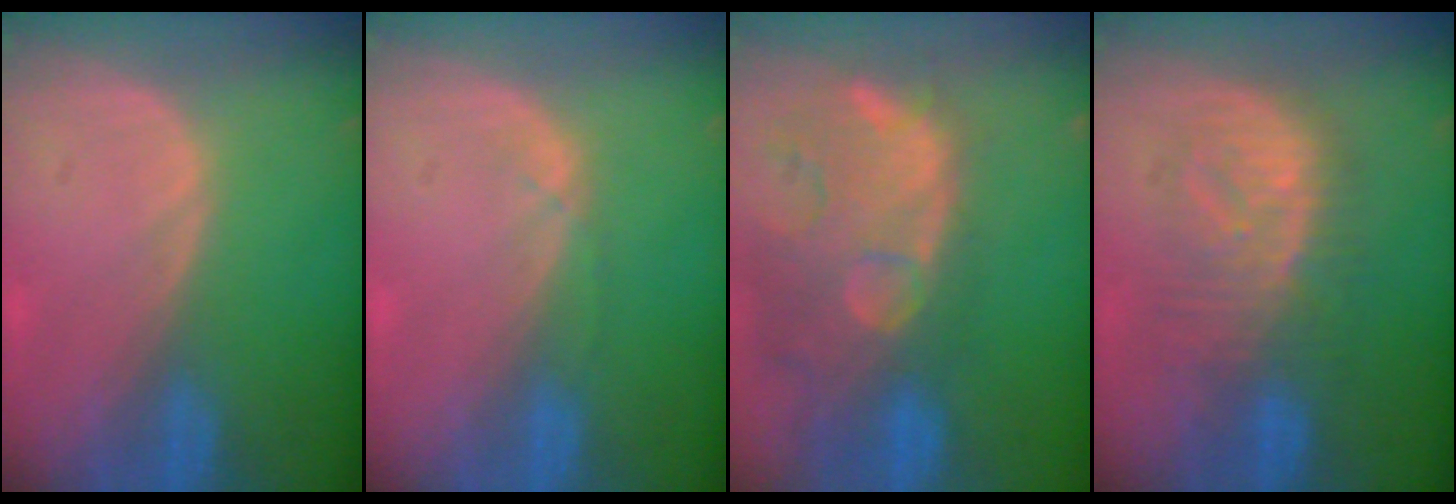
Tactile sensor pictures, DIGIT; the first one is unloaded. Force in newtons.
{"total": 1.1, "press": 1.1, "slide": 0.2}
{"total": 14.6, "press": 11.8, "slide": 8.6}
{"total": 8.5, "press": 8.5, "slide": 0.2}